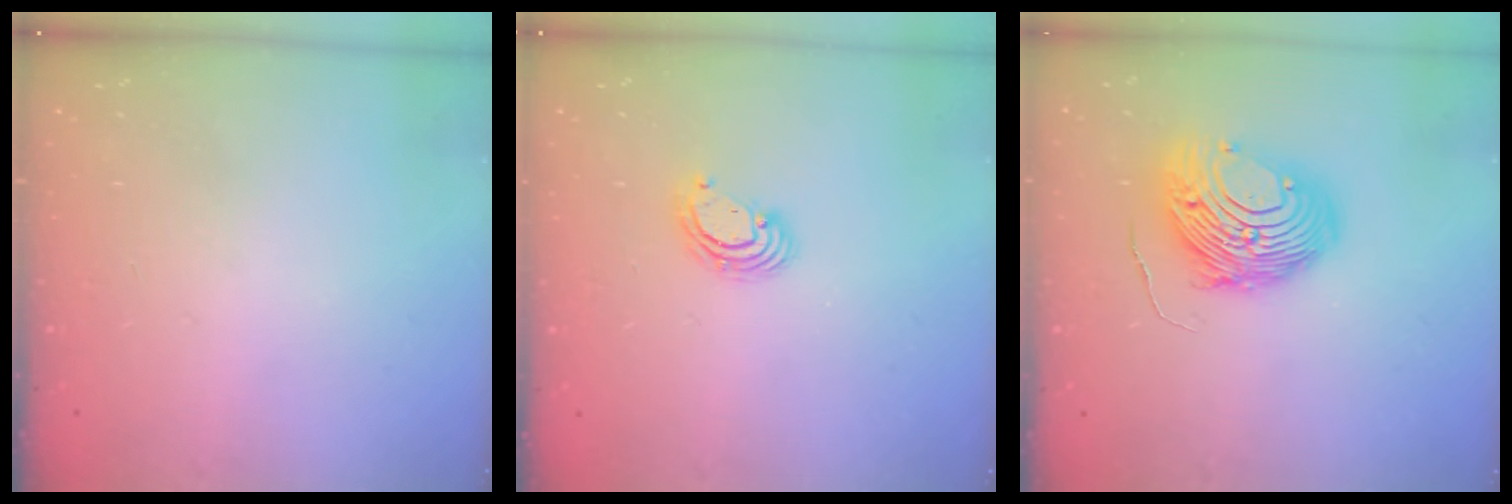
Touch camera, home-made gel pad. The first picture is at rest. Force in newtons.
{"total": 3.3, "press": 3.3, "slide": 0.2}
{"total": 13.1, "press": 13.0, "slide": 1.2}